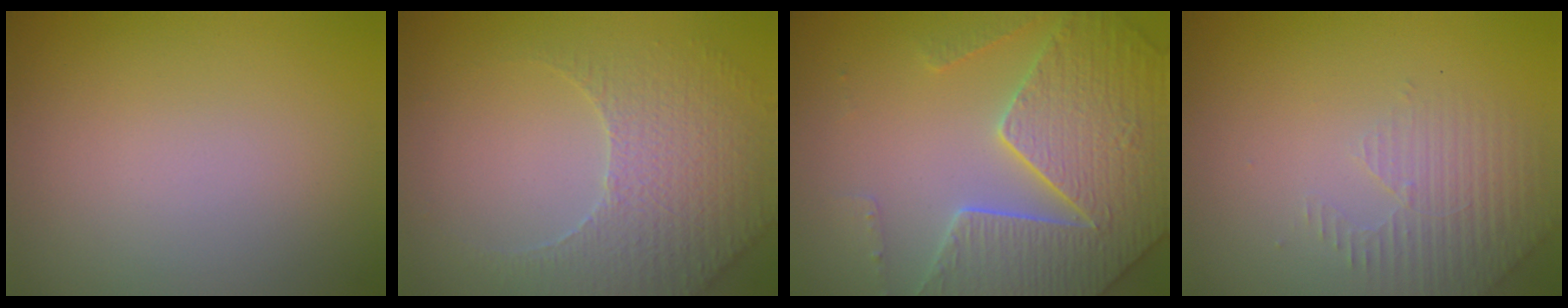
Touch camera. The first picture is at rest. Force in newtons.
{"total": 3.7, "press": 3.6, "slide": 1.0}
{"total": 7.6, "press": 7.3, "slide": 1.9}
{"total": 2.8, "press": 2.7, "slide": 0.8}